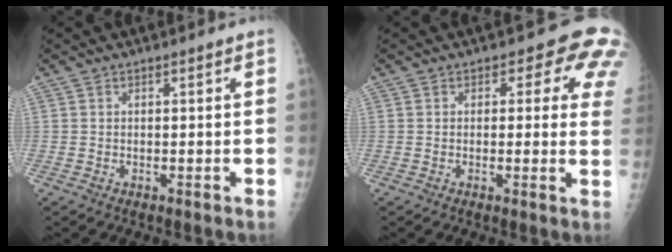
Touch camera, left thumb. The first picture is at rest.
{"total": 8.3, "force": [3.9, 4.5, 5.8], "torque": [-0.017, -0.012, 0.021]}